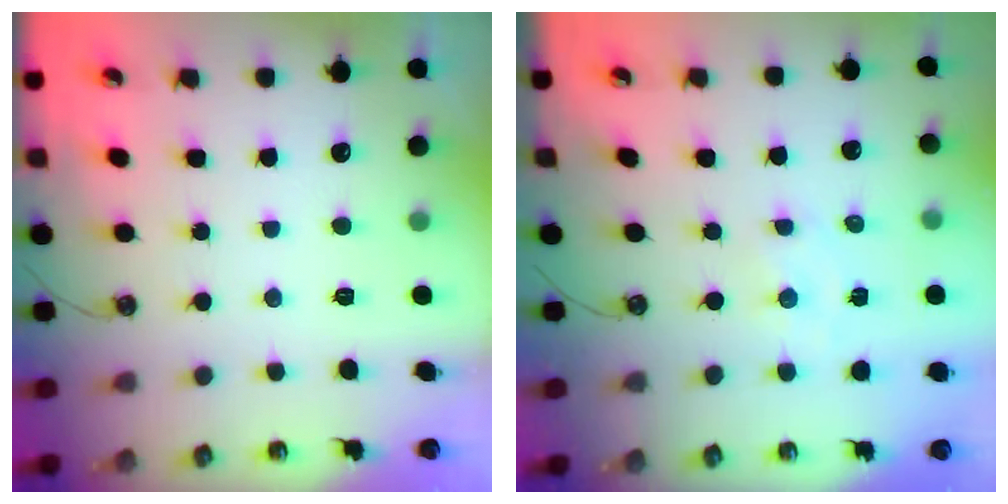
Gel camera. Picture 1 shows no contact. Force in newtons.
{"total": 1.8, "press": 1.7, "slide": 0.3}